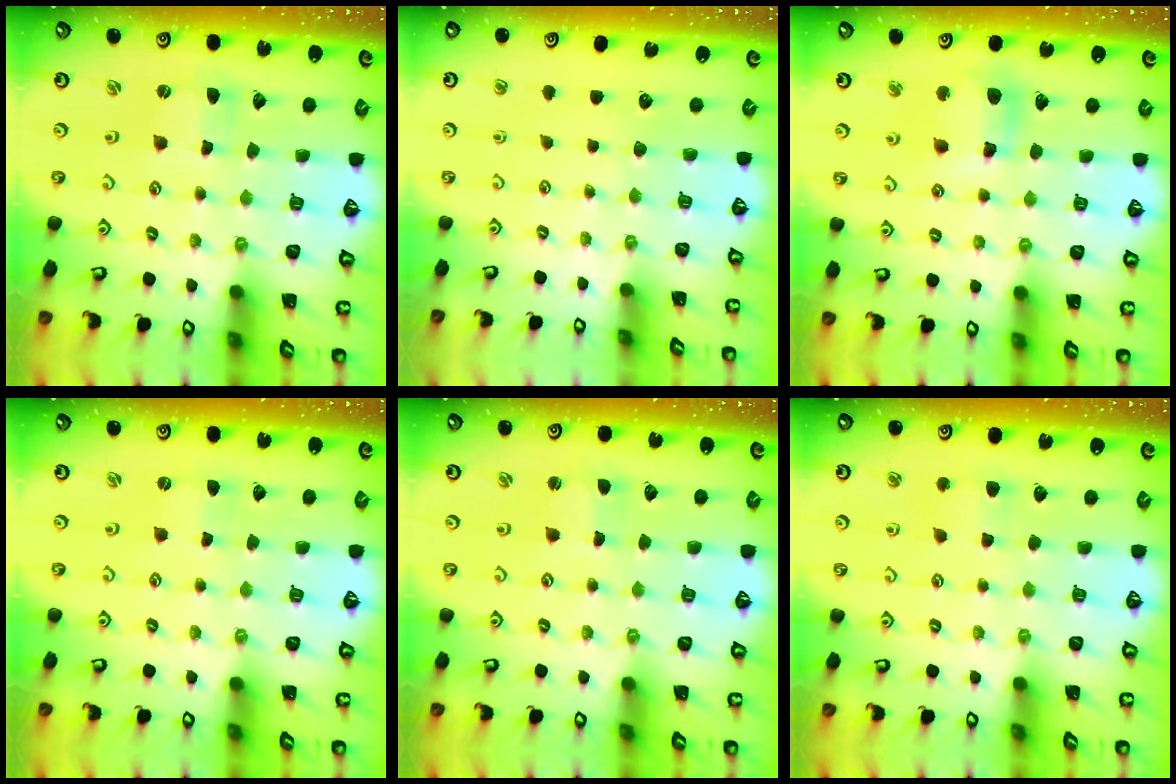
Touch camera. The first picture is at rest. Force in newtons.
{"total": 0.0}
{"total": 11.3, "press": 11.2, "slide": 1.5}
{"total": 0.0}
{"total": 0.9, "press": 0.9, "slide": 0.0}
{"total": 2.5, "press": 2.4, "slide": 0.5}